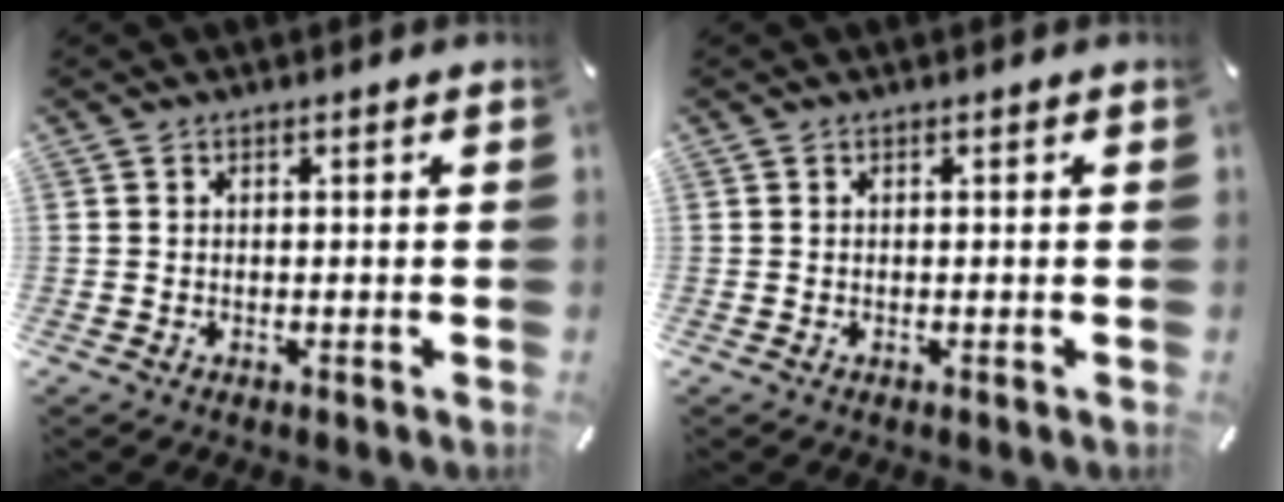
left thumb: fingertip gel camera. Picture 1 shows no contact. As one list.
[{"total": 0.0}]